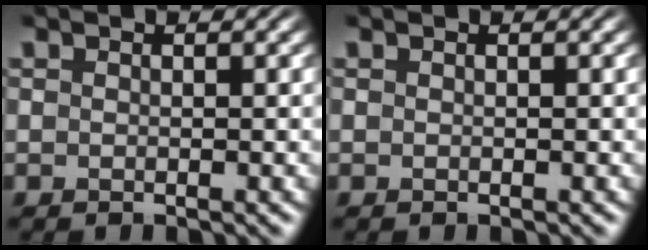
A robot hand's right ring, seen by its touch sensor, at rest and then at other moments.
{"total": 0.0}